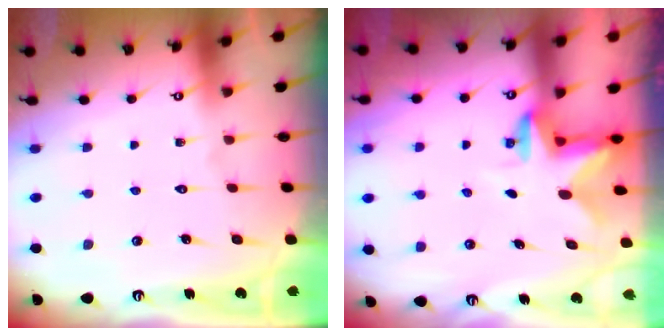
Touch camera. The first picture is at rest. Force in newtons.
{"total": 2.7, "press": 2.6, "slide": 0.5}